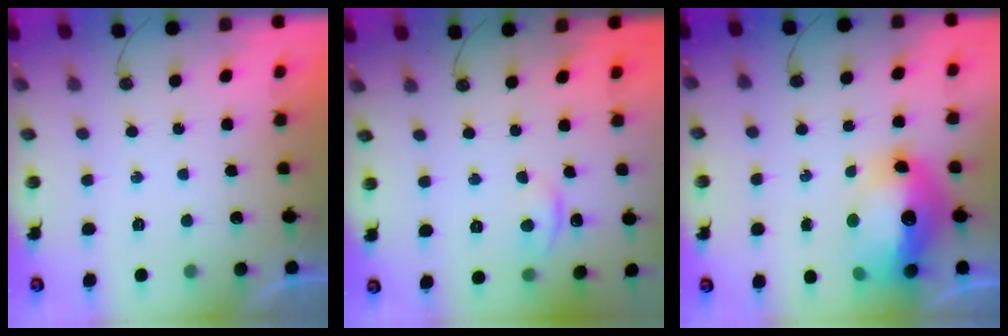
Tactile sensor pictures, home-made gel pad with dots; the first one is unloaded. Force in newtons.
{"total": 3.5, "press": 3.4, "slide": 0.5}
{"total": 17.7, "press": 17.7, "slide": 1.7}